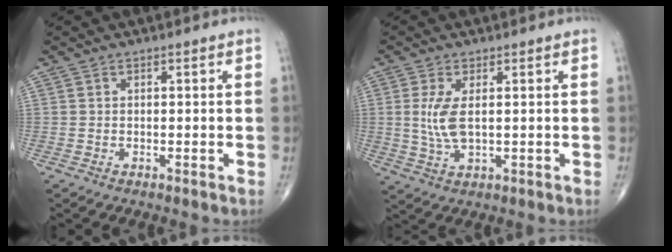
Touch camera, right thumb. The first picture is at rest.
{"total": 6.0, "force": [0.7, 2.6, 5.4], "torque": [-0.121, -0.009, 0.017]}